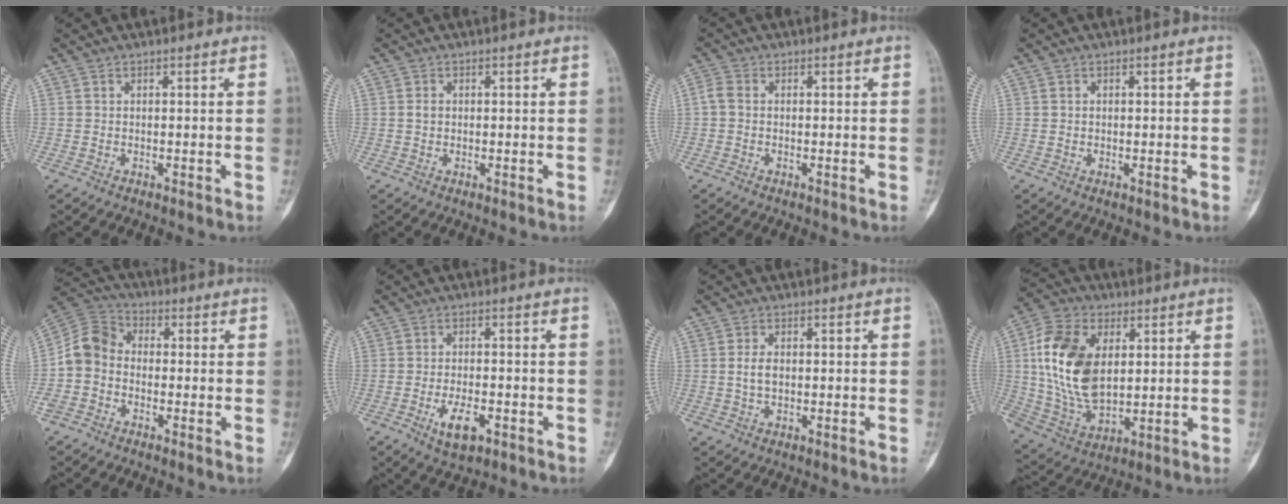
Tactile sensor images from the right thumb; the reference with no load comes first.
{"total": 1.1, "force": [0.1, 0.9, 0.6], "torque": [-0.010, 0.002, 0.001]}
{"total": 2.2, "force": [-0.4, 1.5, 1.6], "torque": [-0.037, 0.003, -0.021]}
{"total": 0.6, "force": [0.2, 0.5, 0.2], "torque": [0.002, 0.002, 0.004]}
{"total": 8.1, "force": [-2.0, 6.6, 4.2], "torque": [-0.077, 0.031, -0.053]}
{"total": 5.8, "force": [-2.5, 2.7, 4.5], "torque": [-0.072, 0.006, -0.037]}
{"total": 2.8, "force": [-0.1, 1.7, 2.2], "torque": [-0.045, 0.004, -0.004]}
{"total": 18.5, "force": [3.6, 11.3, 14.2], "torque": [-0.260, -0.009, 0.070]}